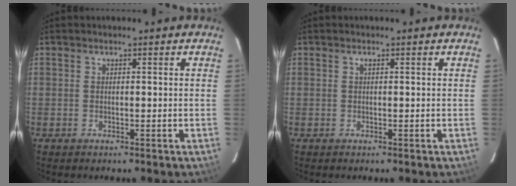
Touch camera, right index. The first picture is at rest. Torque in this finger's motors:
{"motor_torque": [0.04, -0.01, 0.01, 0.01]}